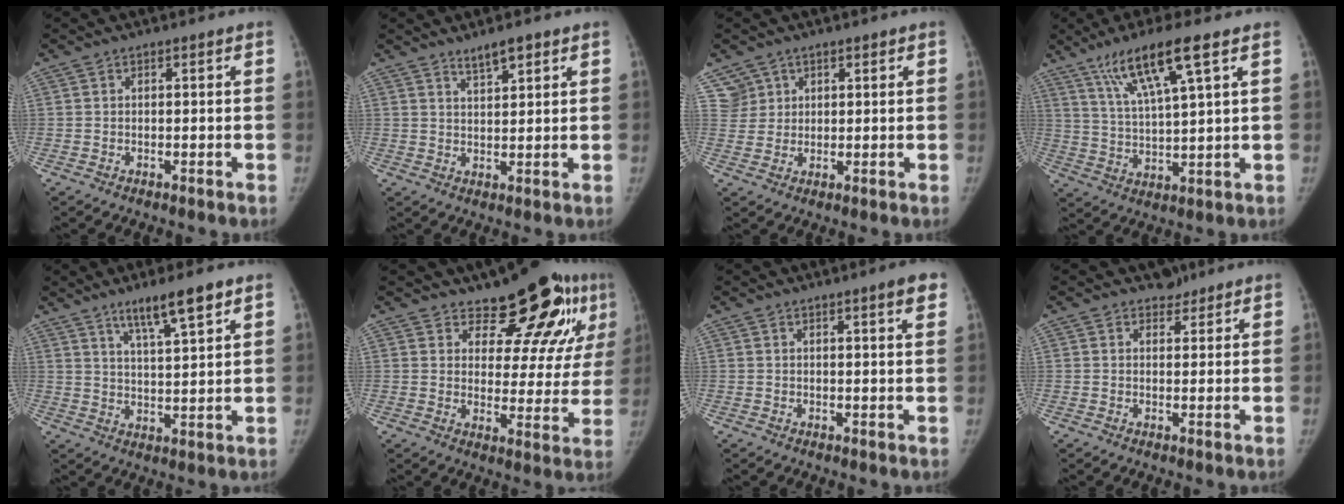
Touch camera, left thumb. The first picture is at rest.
{"total": 3.9, "force": [2.9, 1.0, 2.4], "torque": [-0.034, -0.019, 0.051]}
{"total": 4.1, "force": [2.4, 3.3, -0.4], "torque": [0.040, -0.017, 0.041]}
{"total": 11.8, "force": [6.8, 1.3, 9.6], "torque": [-0.187, -0.020, 0.130]}
{"total": 9.3, "force": [6.1, 1.2, 7.0], "torque": [-0.115, -0.029, 0.109]}
{"total": 16.8, "force": [10.6, 7.5, 10.6], "torque": [-0.087, -0.068, 0.135]}
{"total": 4.0, "force": [2.4, 0.4, 3.2], "torque": [-0.035, -0.009, 0.028]}
{"total": 2.3, "force": [1.9, 1.4, 0.0], "torque": [0.016, -0.011, 0.023]}